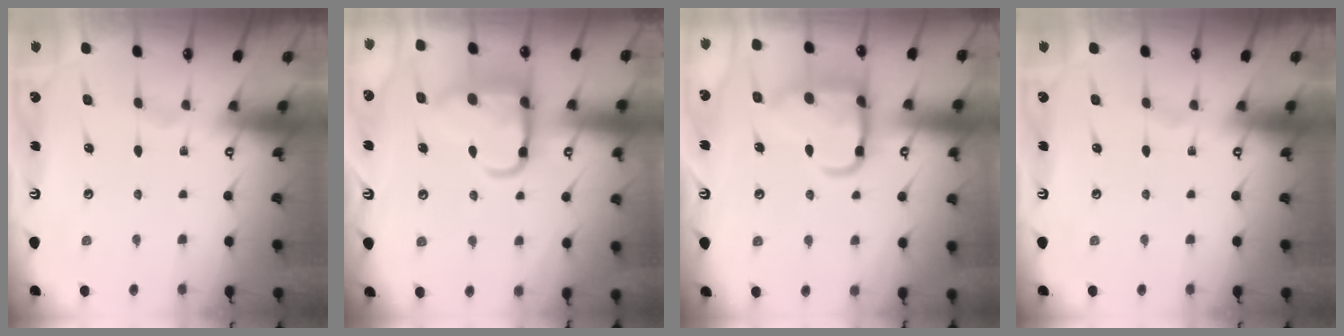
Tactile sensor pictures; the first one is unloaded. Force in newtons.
{"total": 14.4, "press": 14.3, "slide": 1.6}
{"total": 15.3, "press": 15.2, "slide": 1.6}
{"total": 0.0}